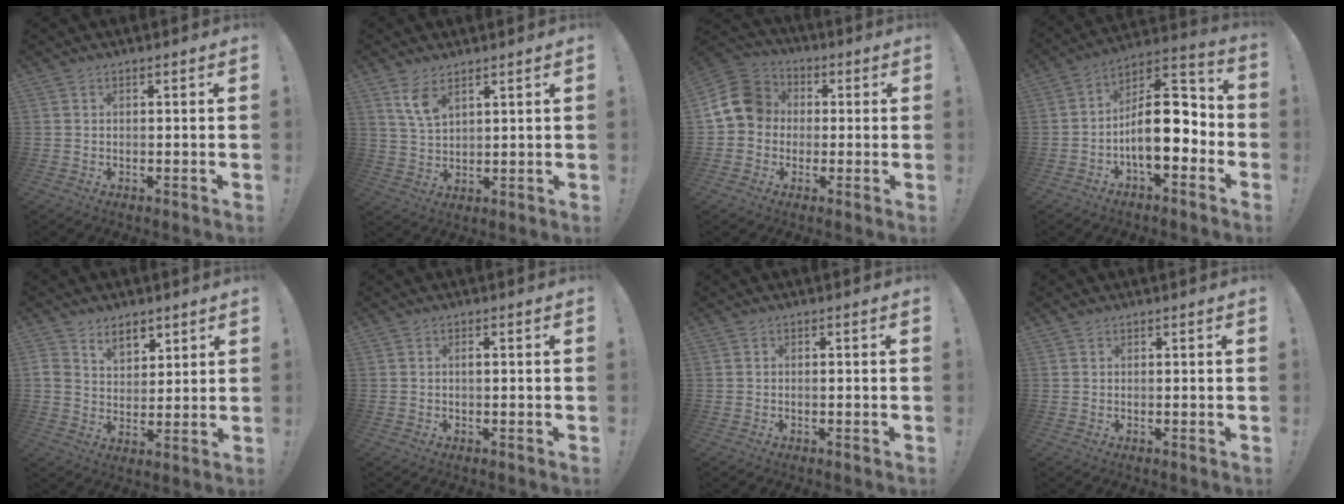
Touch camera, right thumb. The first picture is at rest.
{"total": 6.5, "force": [4.2, 2.9, 4.1], "torque": [-0.067, -0.024, 0.076]}
{"total": 13.8, "force": [1.4, 11.9, 6.8], "torque": [-0.113, 0.010, 0.033]}
{"total": 16.8, "force": [-2.8, 8.6, 14.2], "torque": [-0.234, 0.016, -0.040]}
{"total": 7.3, "force": [5.0, 4.8, 2.2], "torque": [-0.036, -0.031, 0.096]}
{"total": 0.6, "force": [0.1, 0.1, 0.5], "torque": [-0.004, -0.001, 0.000]}
{"total": 0.5, "force": [-0.4, 0.2, 0.3], "torque": [-0.010, 0.001, -0.007]}
{"total": 0.6, "force": [0.5, 0.3, 0.1], "torque": [0.003, -0.002, 0.009]}